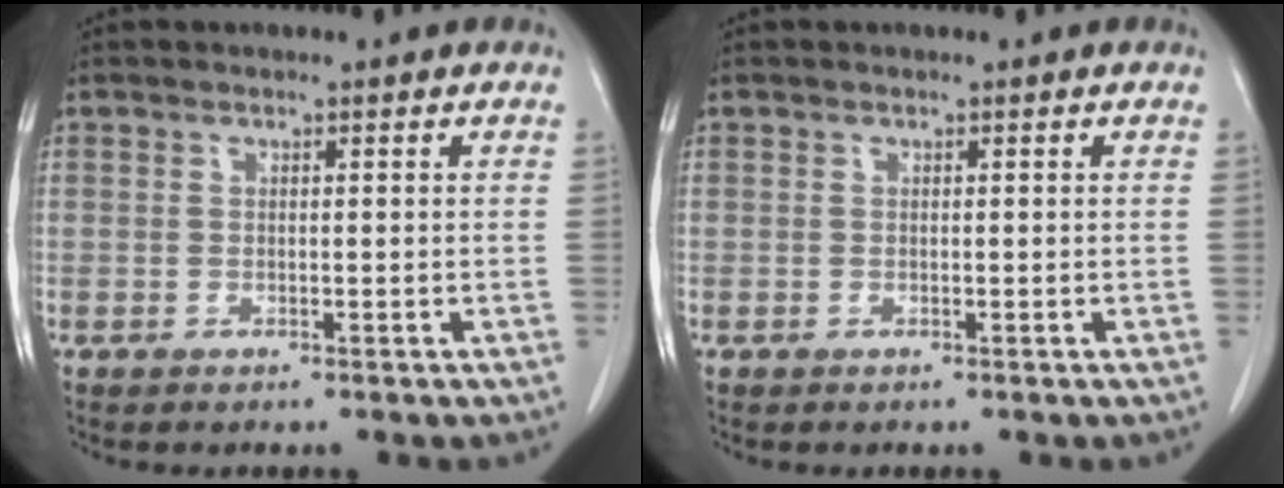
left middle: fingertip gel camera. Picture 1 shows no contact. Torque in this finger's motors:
{"motor_torque": [-0.02, -0.01, 0.08, 0.00]}